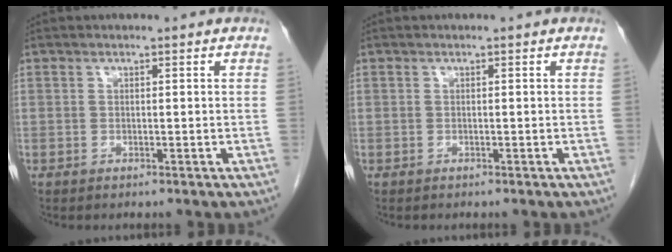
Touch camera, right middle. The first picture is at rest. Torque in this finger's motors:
{"motor_torque": [0.02, -0.03, -0.10, -0.01]}